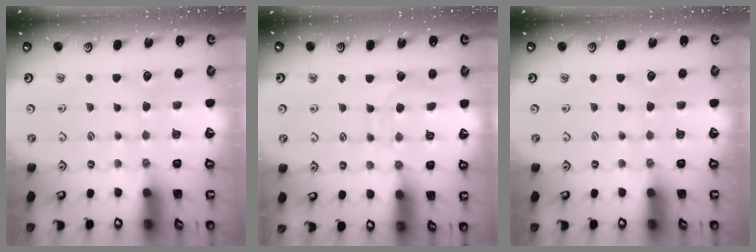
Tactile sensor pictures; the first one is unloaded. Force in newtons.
{"total": 7.5, "press": 7.4, "slide": 0.6}
{"total": 0.0}